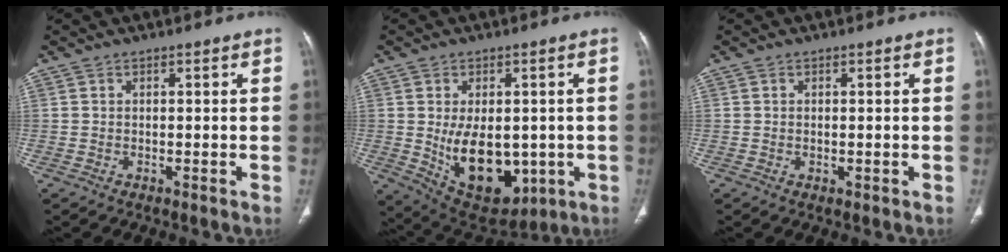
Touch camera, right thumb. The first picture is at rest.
{"total": 15.0, "force": [-1.7, 9.4, 11.6], "torque": [-0.144, -0.013, 0.008]}
{"total": 0.5, "force": [-0.1, 0.3, 0.4], "torque": [-0.010, -0.003, 0.003]}